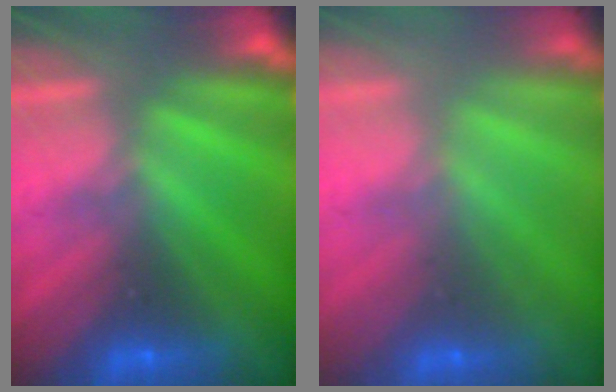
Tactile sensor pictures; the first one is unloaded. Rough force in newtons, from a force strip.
{"total": 2.7}